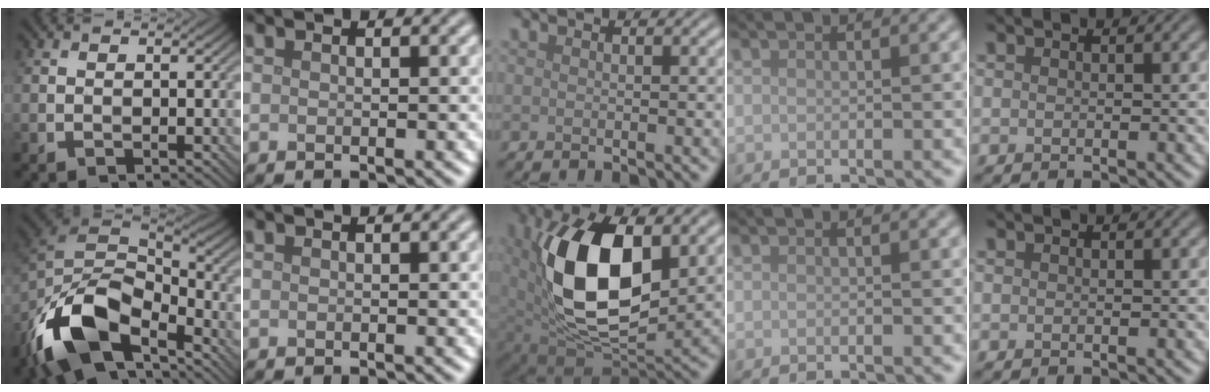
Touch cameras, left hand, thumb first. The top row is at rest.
{"thumb": {"total": 16.2, "force": [-9.7, 7.7, 10.4], "torque": [-0.241, -0.031, -0.181]}, "middle": {"total": 13.8, "force": [2.6, 7.3, 11.4], "torque": [-0.207, -0.006, 0.052]}}